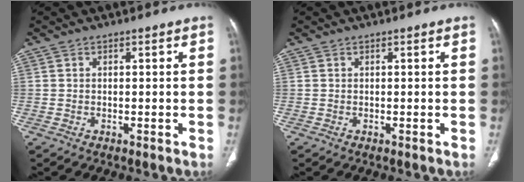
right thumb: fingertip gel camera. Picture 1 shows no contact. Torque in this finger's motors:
{"motor_torque": [0.04, 0.11, -0.09, 0.00, 0.01]}